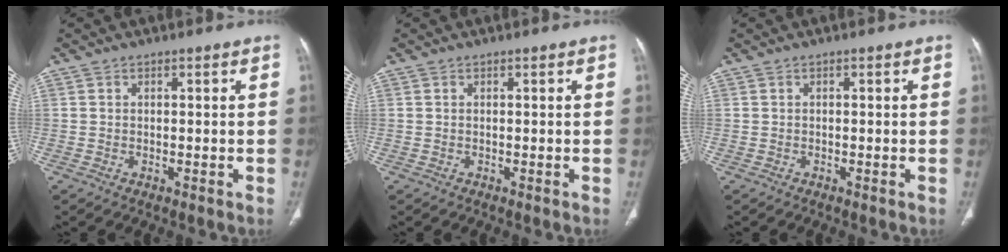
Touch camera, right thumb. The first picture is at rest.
{"total": 0.0}
{"total": 0.0}